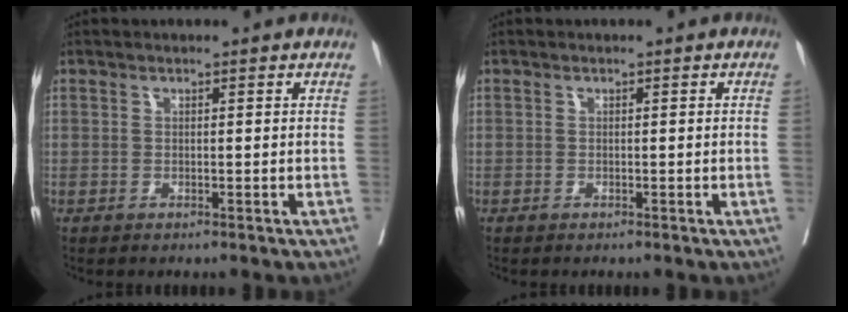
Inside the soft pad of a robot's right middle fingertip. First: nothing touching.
{"total": 0.0}